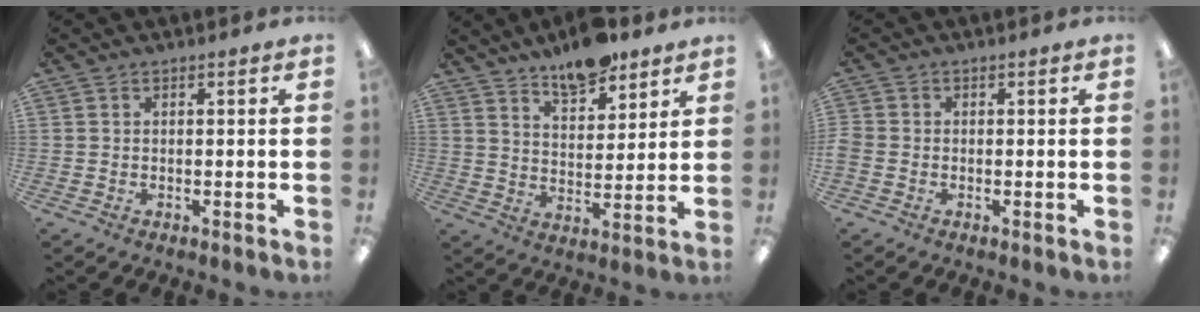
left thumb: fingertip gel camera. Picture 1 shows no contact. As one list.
[{"total": 10.0, "force": [8.2, 3.8, 4.2], "torque": [-0.056, -0.048, 0.145]}, {"total": 1.6, "force": [-0.6, 1.4, 0.7], "torque": [-0.010, 0.005, -0.010]}]